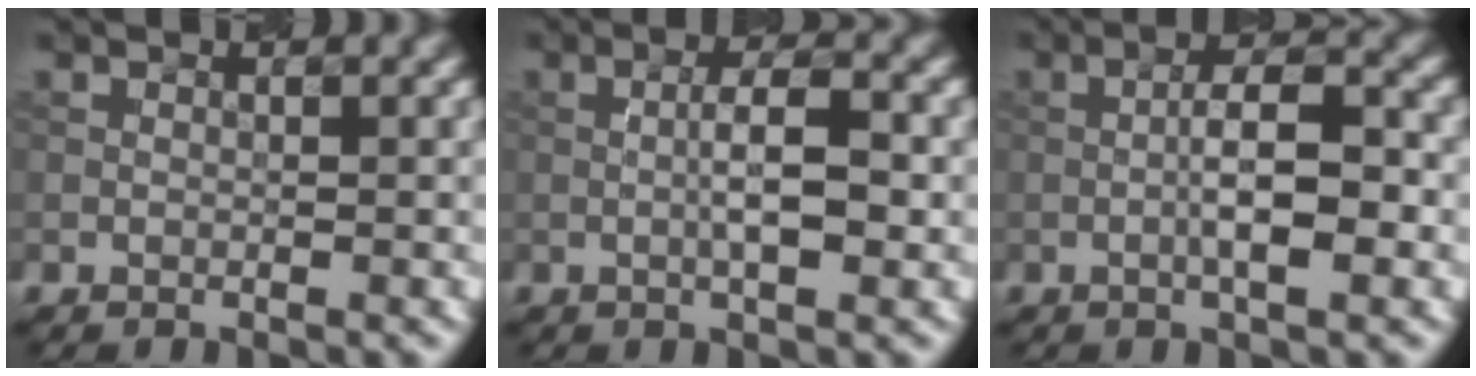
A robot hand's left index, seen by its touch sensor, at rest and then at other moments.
{"total": 4.1, "force": [-0.3, 1.0, 3.9], "torque": [-0.073, 0.006, -0.008]}
{"total": 5.0, "force": [-0.9, 1.3, 4.8], "torque": [-0.084, 0.010, -0.020]}